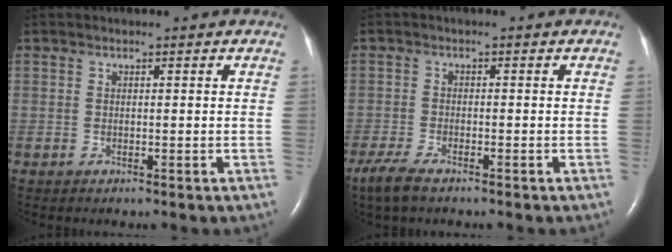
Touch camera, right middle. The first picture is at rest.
{"total": 4.6, "force": [-3.4, 1.0, 2.8], "torque": [-0.067, -0.013, -0.060]}